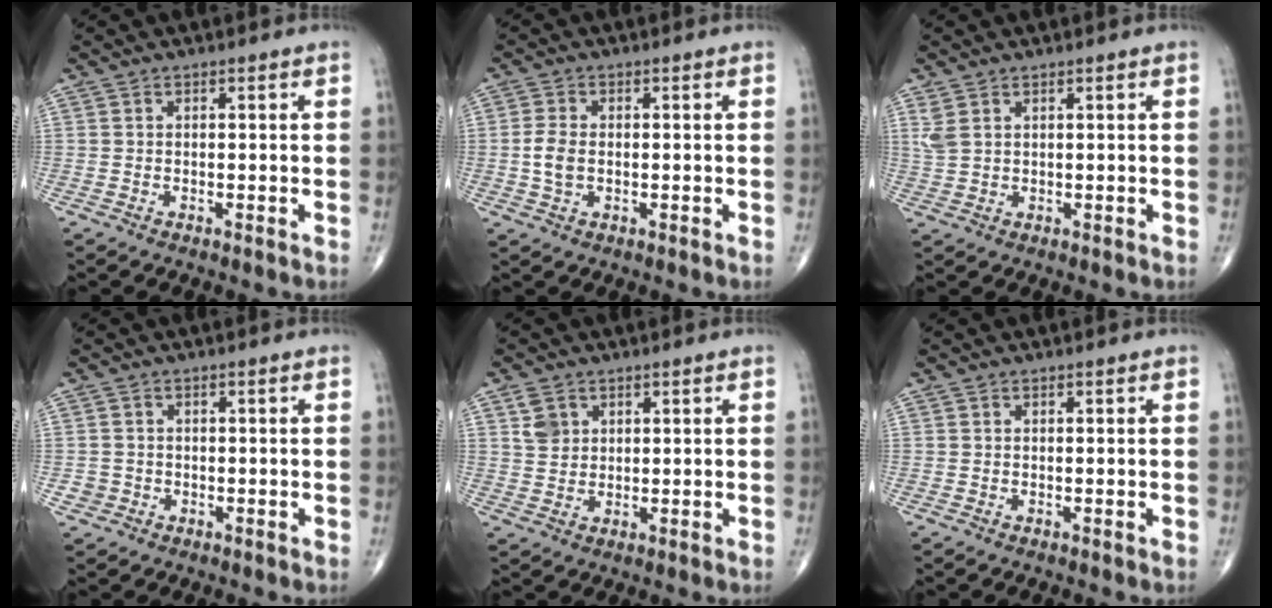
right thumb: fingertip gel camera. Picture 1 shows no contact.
{"total": 4.0, "force": [-0.3, 2.5, 3.1], "torque": [-0.067, 0.005, -0.006]}
{"total": 2.6, "force": [1.4, 1.3, 1.7], "torque": [-0.040, 0.003, 0.041]}
{"total": 1.8, "force": [-0.5, 1.7, 0.2], "torque": [0.009, 0.006, -0.011]}
{"total": 3.9, "force": [1.8, 3.0, 1.7], "torque": [-0.021, -0.007, 0.040]}
{"total": 0.0}